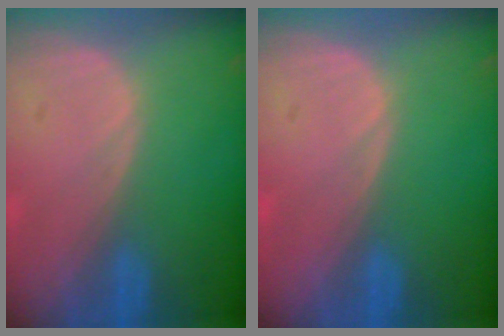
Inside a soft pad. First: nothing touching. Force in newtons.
{"total": 0.0}